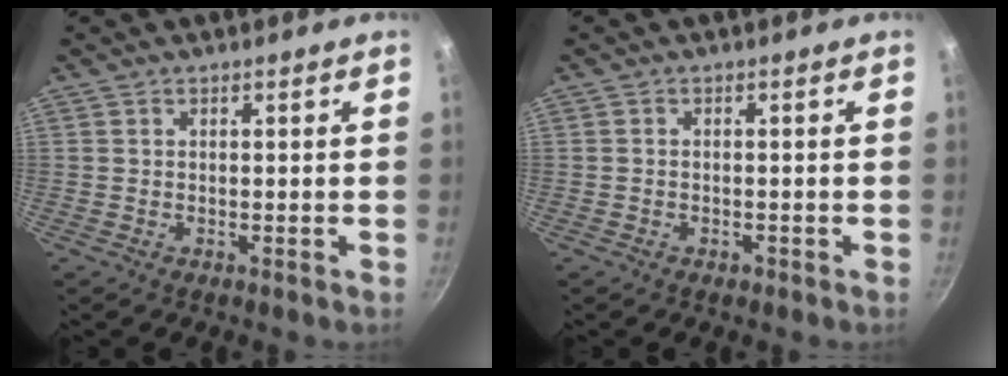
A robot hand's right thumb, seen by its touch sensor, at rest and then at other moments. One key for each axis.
{"total": 0.9, "fx": -0.6, "fy": 0.6, "fz": 0.4, "tx": -0.007, "ty": 0.003, "tz": -0.009}